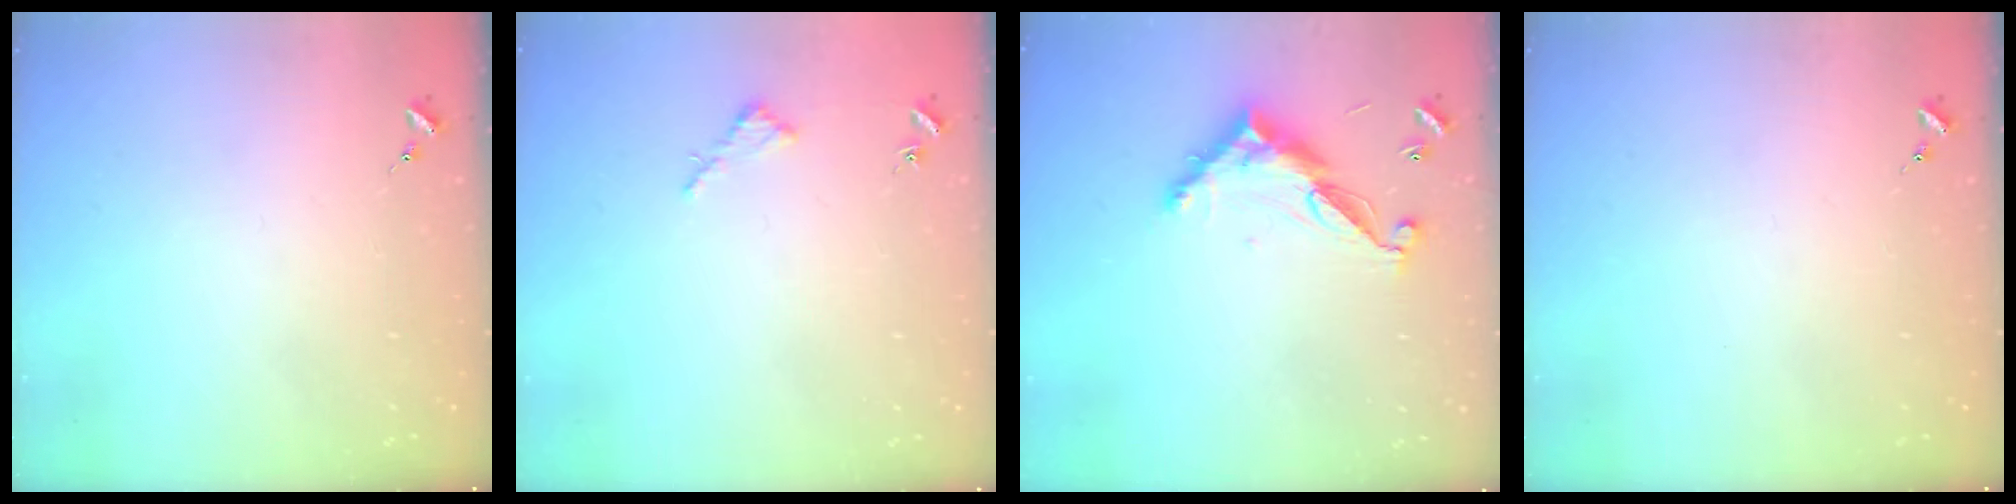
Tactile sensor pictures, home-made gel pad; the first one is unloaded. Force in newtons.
{"total": 2.6, "press": 2.6, "slide": 0.2}
{"total": 11.5, "press": 11.5, "slide": 0.4}
{"total": 0.0}